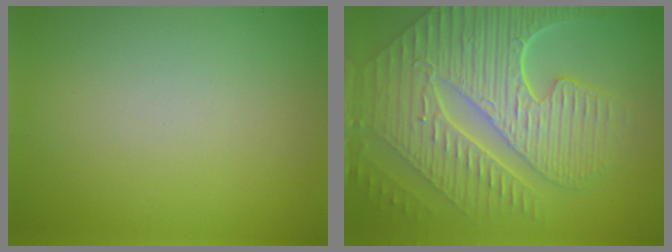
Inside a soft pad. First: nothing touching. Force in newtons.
{"total": 10.1, "press": 6.9, "slide": 7.4}